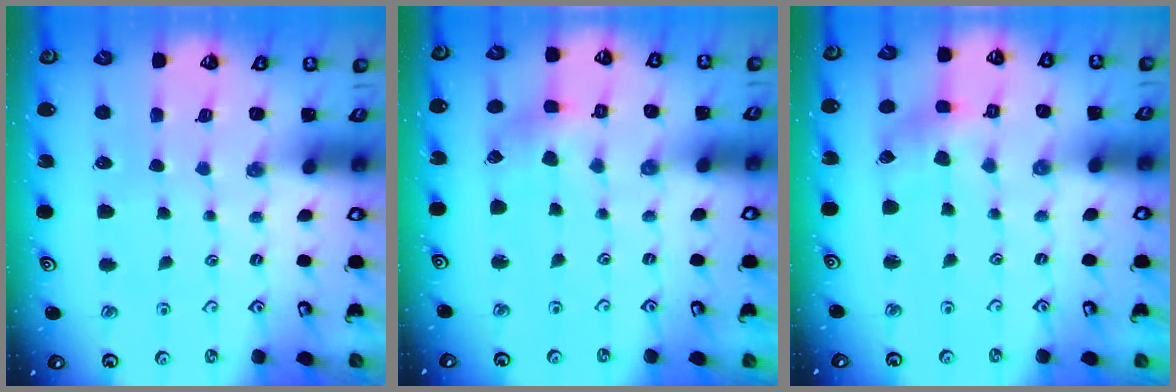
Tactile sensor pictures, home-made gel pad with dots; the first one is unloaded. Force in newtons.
{"total": 2.3, "press": 2.3, "slide": 0.5}
{"total": 2.2, "press": 2.2, "slide": 0.4}